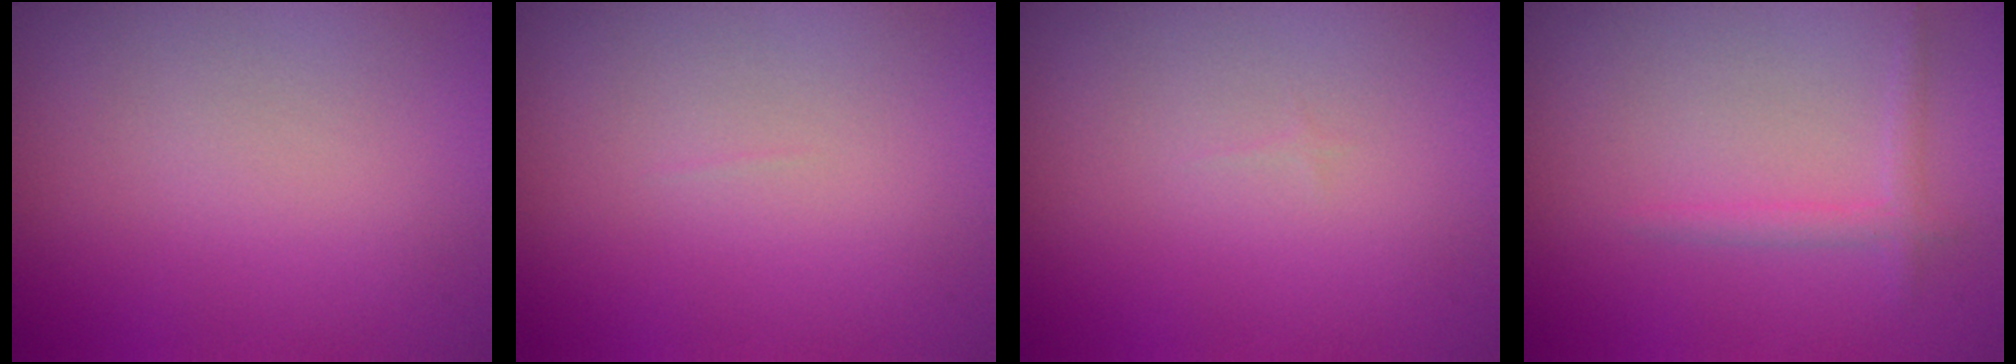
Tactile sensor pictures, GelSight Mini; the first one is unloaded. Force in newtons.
{"total": 0.0}
{"total": 0.0}
{"total": 1.3, "press": 1.3, "slide": 0.1}